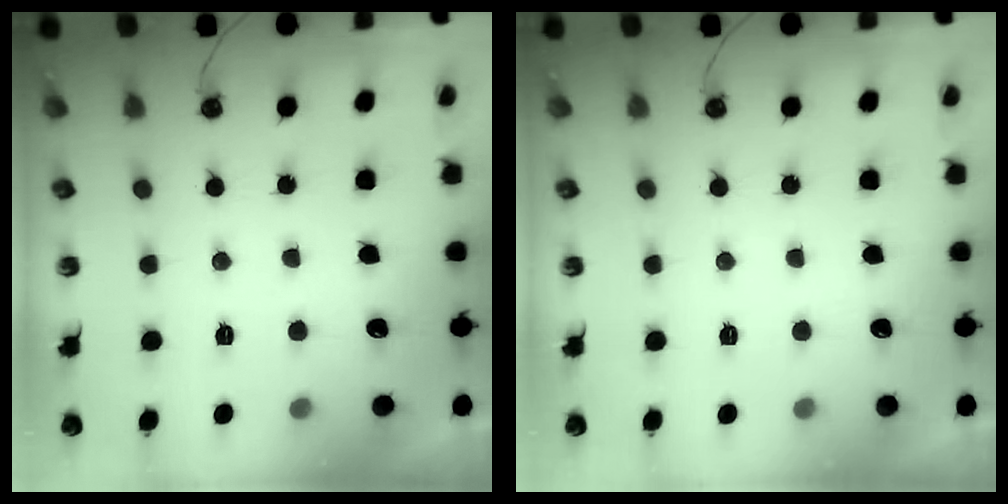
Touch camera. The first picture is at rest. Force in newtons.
{"total": 0.0}